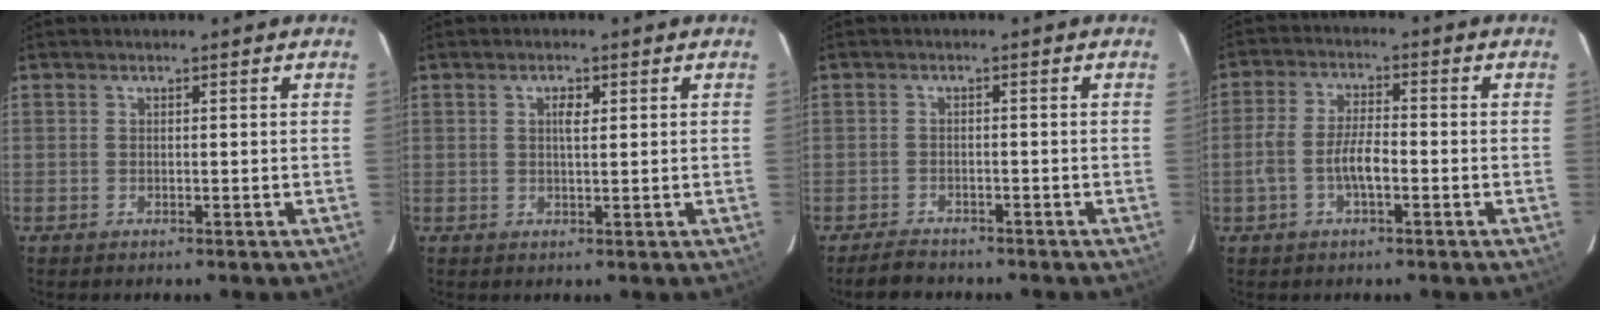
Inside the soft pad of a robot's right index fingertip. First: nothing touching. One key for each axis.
{"total": 2.2, "fx": 0.7, "fy": 0.8, "fz": 1.9, "tx": -0.032, "ty": 0.003, "tz": 0.012}
{"total": 3.6, "fx": -3.2, "fy": 1.6, "fz": 0.6, "tx": -0.020, "ty": 0.003, "tz": -0.051}
{"total": 6.0, "fx": -2.0, "fy": 2.0, "fz": 5.3, "tx": -0.111, "ty": 0.008, "tz": -0.038}